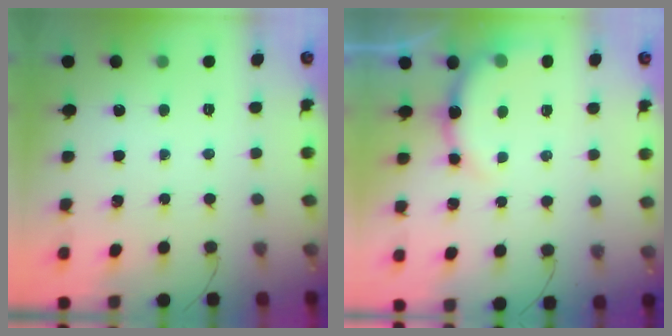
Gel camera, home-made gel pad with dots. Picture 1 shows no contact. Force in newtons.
{"total": 6.7, "press": 6.6, "slide": 1.2}